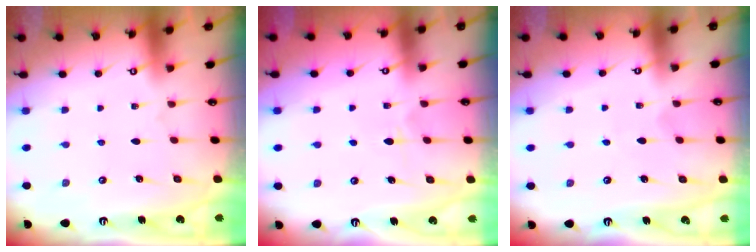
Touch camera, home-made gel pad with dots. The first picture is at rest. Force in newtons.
{"total": 4.6, "press": 4.5, "slide": 0.6}
{"total": 2.7, "press": 2.7, "slide": 0.3}